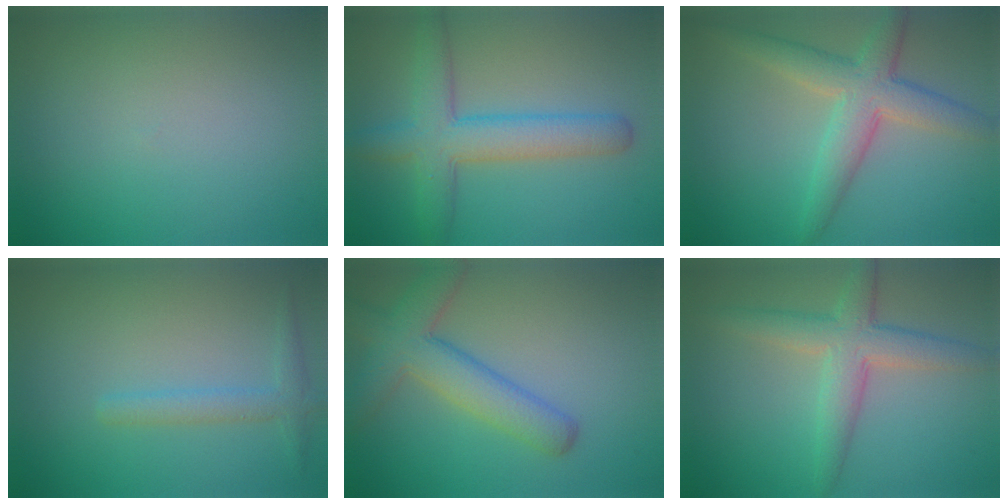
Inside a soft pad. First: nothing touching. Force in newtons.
{"total": 5.6, "press": 5.6, "slide": 0.1}
{"total": 5.1, "press": 5.1, "slide": 0.2}
{"total": 1.4, "press": 1.4, "slide": 0.1}
{"total": 5.5, "press": 5.5, "slide": 0.2}
{"total": 4.3, "press": 4.3, "slide": 0.2}